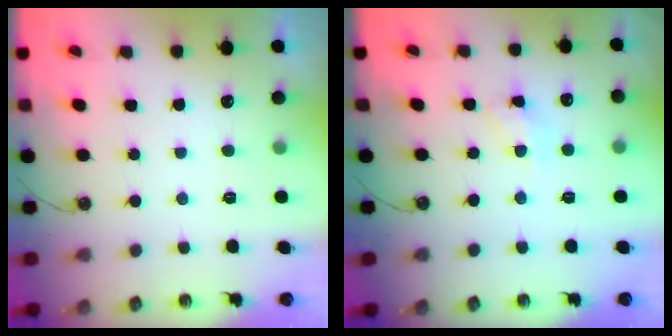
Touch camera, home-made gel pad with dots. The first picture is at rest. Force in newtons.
{"total": 4.6, "press": 4.6, "slide": 0.3}